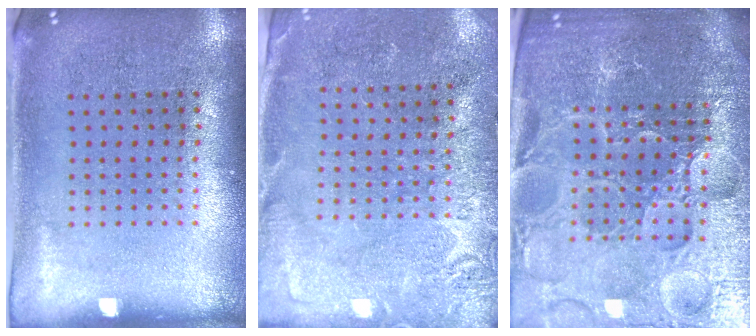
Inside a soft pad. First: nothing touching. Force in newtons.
{"total": 2.7, "press": 2.6, "slide": 0.5}
{"total": 6.0, "press": 5.4, "slide": 2.6}